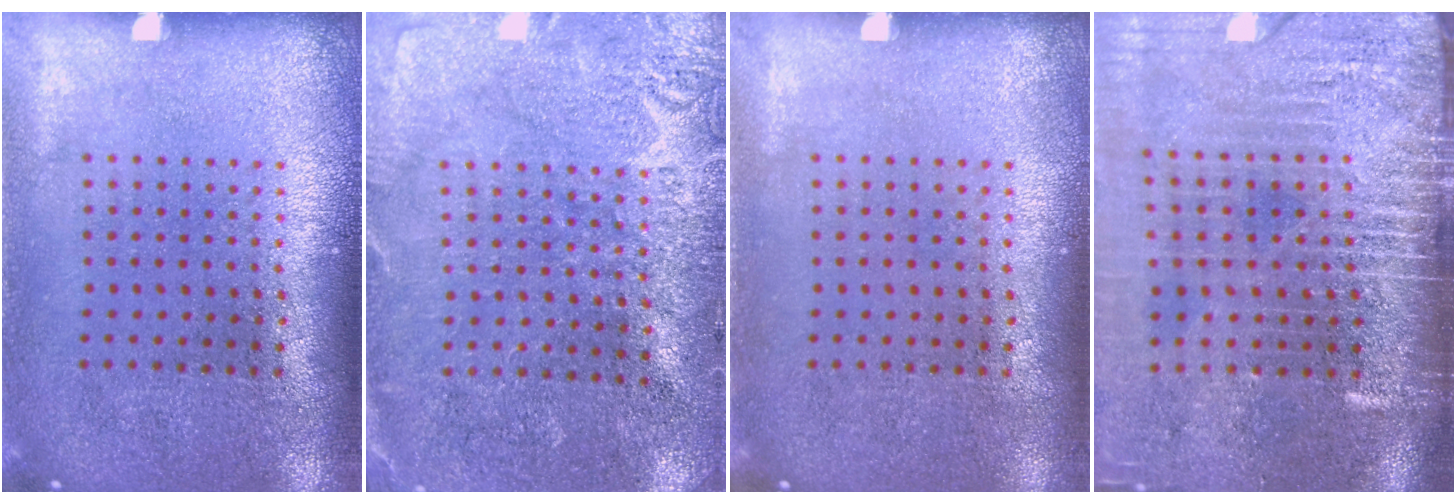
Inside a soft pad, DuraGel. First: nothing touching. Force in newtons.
{"total": 2.8, "press": 2.8, "slide": 0.1}
{"total": 0.0}
{"total": 4.3, "press": 3.6, "slide": 2.3}